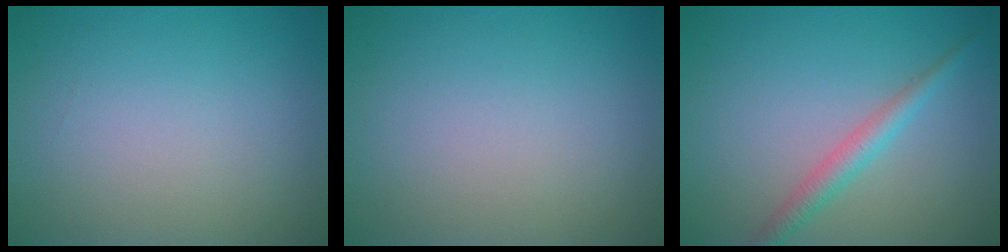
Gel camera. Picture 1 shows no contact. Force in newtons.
{"total": 0.0}
{"total": 2.4, "press": 2.4, "slide": 0.1}